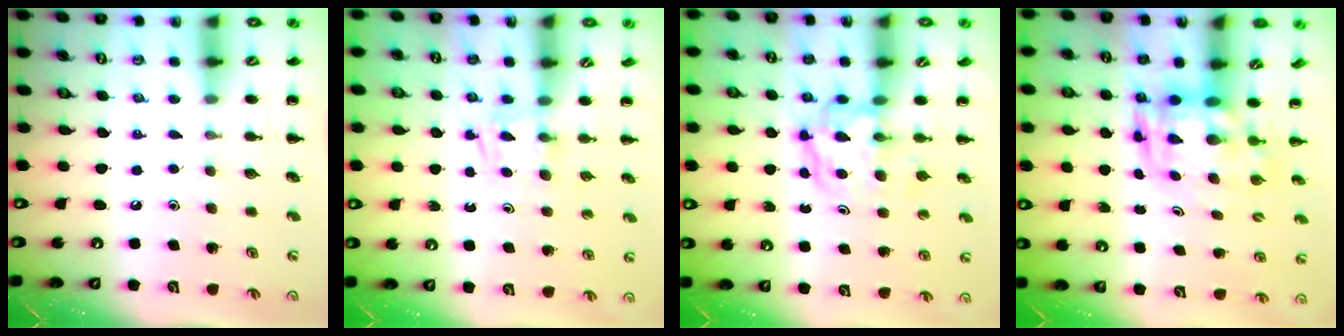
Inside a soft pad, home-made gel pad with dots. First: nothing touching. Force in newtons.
{"total": 2.7, "press": 2.4, "slide": 1.1}
{"total": 4.0, "press": 4.0, "slide": 0.5}
{"total": 3.1, "press": 3.1, "slide": 0.6}